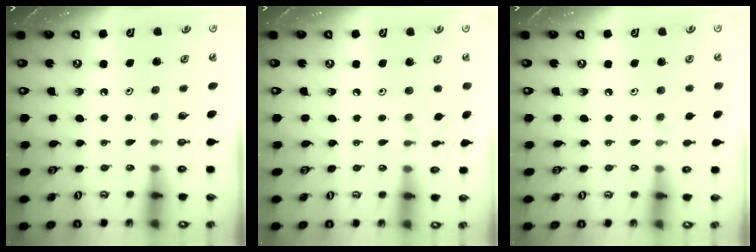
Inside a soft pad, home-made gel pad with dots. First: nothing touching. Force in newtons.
{"total": 1.8, "press": 1.7, "slide": 0.5}
{"total": 2.4, "press": 2.3, "slide": 0.5}